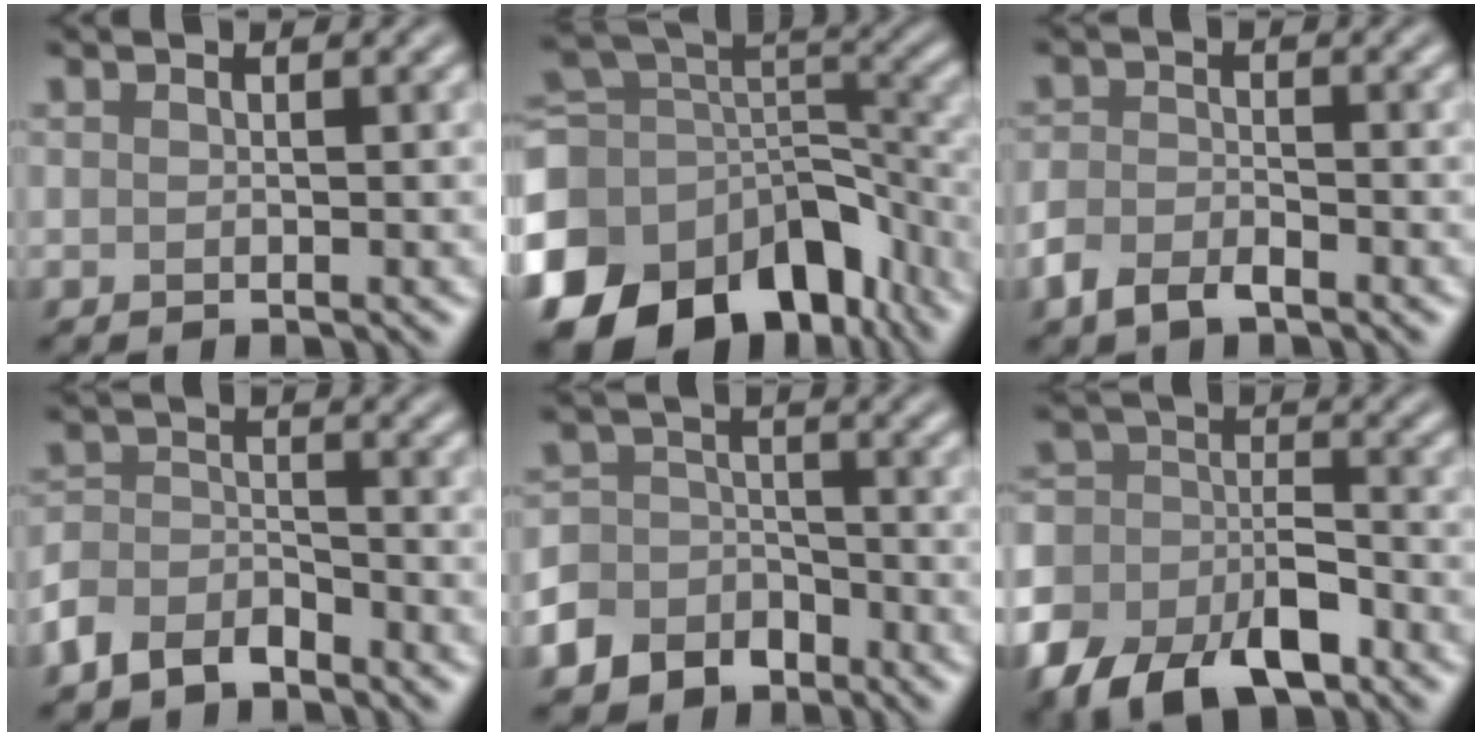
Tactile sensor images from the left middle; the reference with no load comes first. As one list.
[{"total": 16.2, "force": [-9.4, 10.4, 8.1], "torque": [-0.199, -0.018, -0.147]}, {"total": 2.9, "force": [-1.9, 1.4, 1.6], "torque": [-0.034, -0.001, -0.044]}, {"total": 4.1, "force": [-3.2, 2.1, 1.4], "torque": [-0.030, -0.002, -0.074]}, {"total": 6.3, "force": [-4.1, 4.7, 1.1], "torque": [0.001, -0.008, -0.092]}, {"total": 8.6, "force": [-5.2, 4.6, 5.0], "torque": [-0.088, -0.007, -0.099]}]